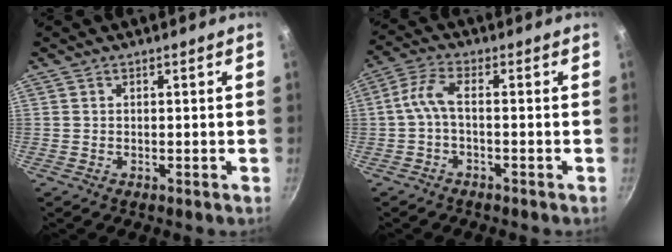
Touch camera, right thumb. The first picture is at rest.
{"total": 4.5, "force": [-1.4, 1.6, 4.0], "torque": [-0.104, 0.021, -0.037]}